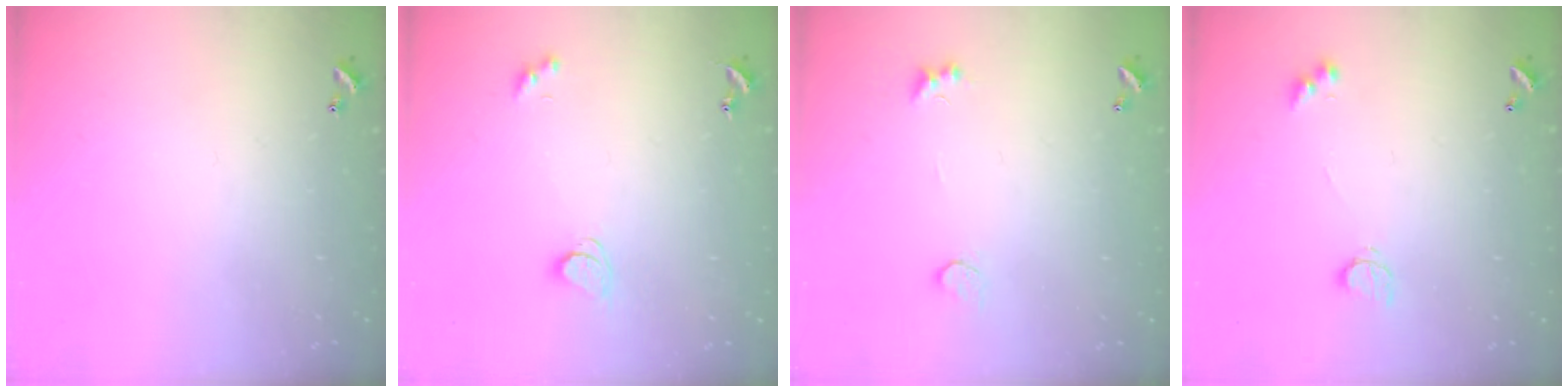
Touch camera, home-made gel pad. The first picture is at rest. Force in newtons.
{"total": 2.4, "press": 2.3, "slide": 0.6}
{"total": 1.4, "press": 1.1, "slide": 0.9}
{"total": 3.6, "press": 3.6, "slide": 0.6}